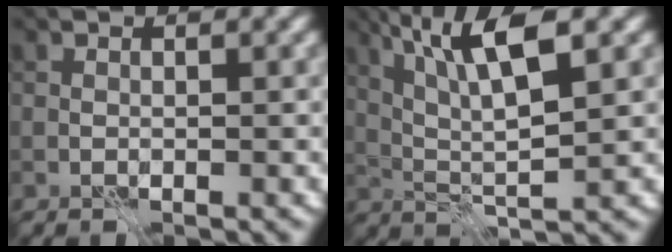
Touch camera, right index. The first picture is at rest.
{"total": 7.5, "force": [3.1, 1.8, 6.6], "torque": [-0.125, 0.007, 0.058]}